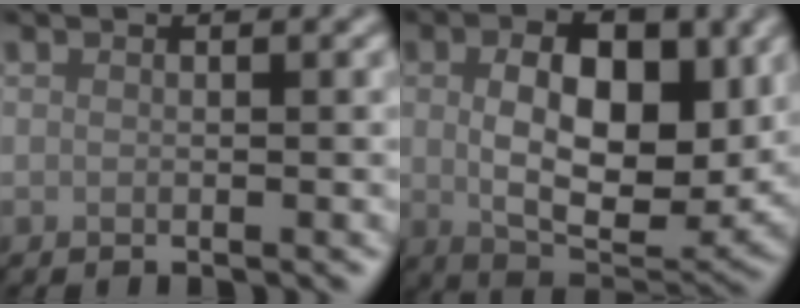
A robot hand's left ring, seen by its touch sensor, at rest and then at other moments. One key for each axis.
{"total": 9.9, "fx": 1.3, "fy": 5.8, "fz": 7.9, "tx": -0.130, "ty": -0.011, "tz": 0.025}